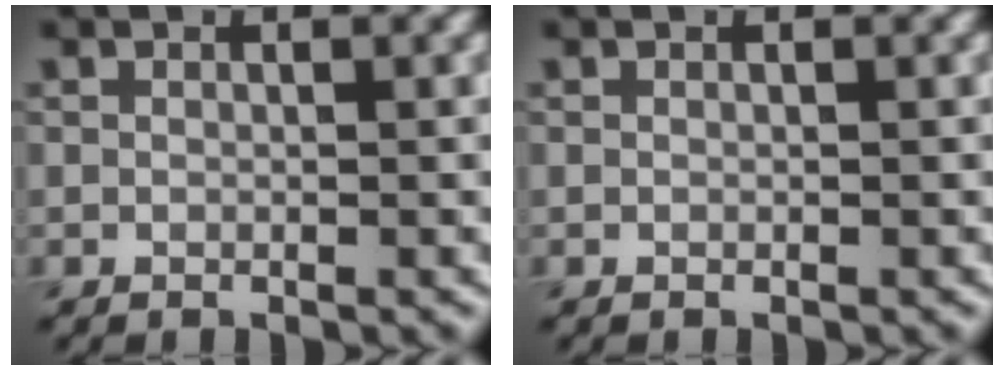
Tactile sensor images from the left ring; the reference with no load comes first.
{"total": 0.0}